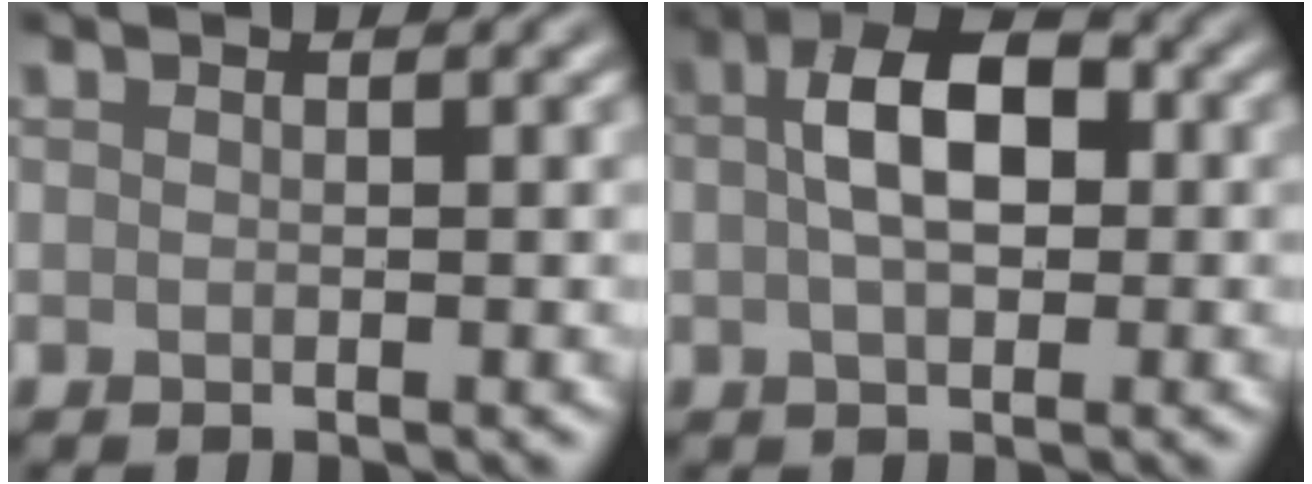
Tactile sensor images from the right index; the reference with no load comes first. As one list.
[{"total": 6.0, "force": [0.6, 3.3, 5.0], "torque": [-0.085, 0.014, 0.003]}]